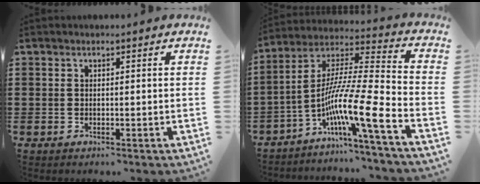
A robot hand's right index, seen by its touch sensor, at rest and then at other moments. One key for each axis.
{"total": 12.4, "fx": -6.8, "fy": 0.3, "fz": 10.3, "tx": -0.206, "ty": -0.028, "tz": -0.138}